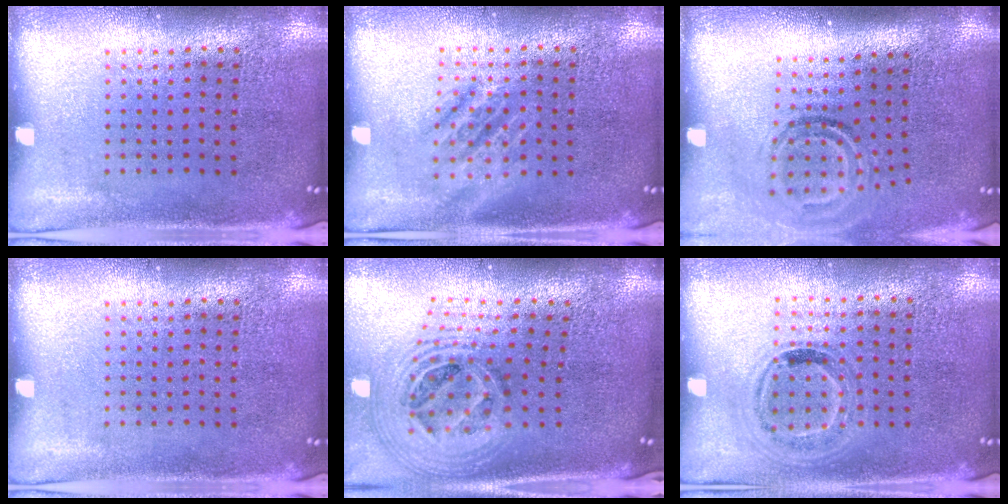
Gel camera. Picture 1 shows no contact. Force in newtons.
{"total": 1.1, "press": 1.1, "slide": 0.2}
{"total": 1.9, "press": 1.2, "slide": 1.4}
{"total": 0.0}
{"total": 2.7, "press": 2.0, "slide": 1.9}
{"total": 0.9, "press": 0.8, "slide": 0.4}